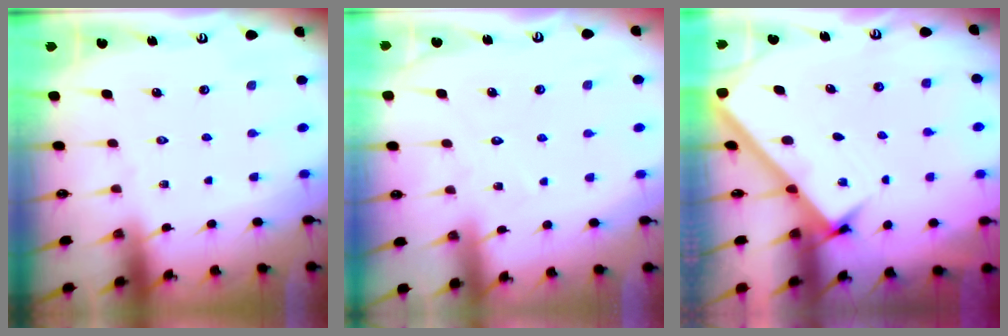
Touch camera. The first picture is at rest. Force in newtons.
{"total": 3.7, "press": 3.7, "slide": 0.2}
{"total": 2.4, "press": 2.4, "slide": 0.2}